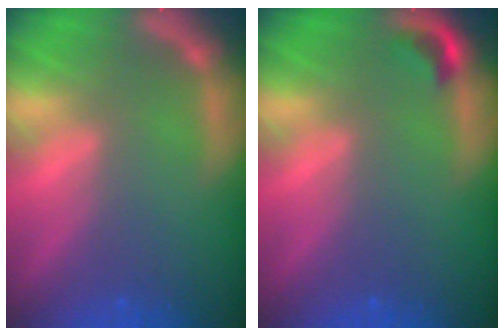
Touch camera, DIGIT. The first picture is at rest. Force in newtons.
{"total": 1.4}